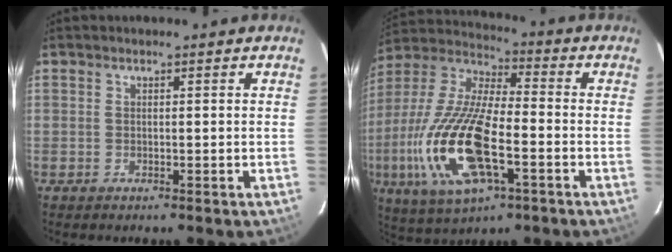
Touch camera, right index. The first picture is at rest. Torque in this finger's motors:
{"motor_torque": [2.14, 0.00, 1.05, 0.21]}